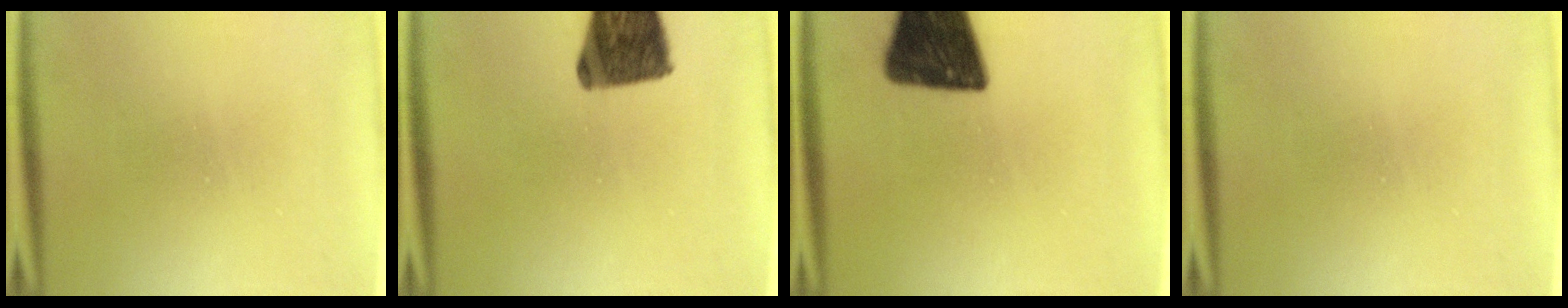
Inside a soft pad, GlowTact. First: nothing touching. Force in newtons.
{"total": 12.6}
{"total": 16.3}
{"total": 0.0}